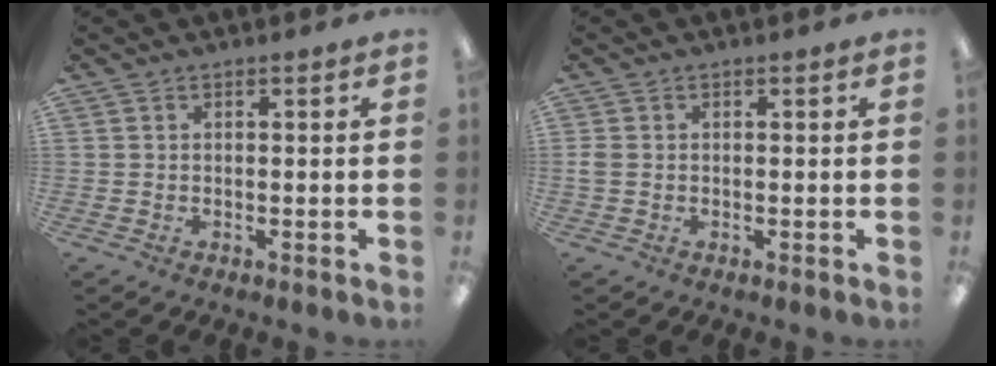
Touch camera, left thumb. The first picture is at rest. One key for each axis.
{"total": 1.5, "fx": -0.1, "fy": 1.2, "fz": 1.0, "tx": -0.018, "ty": 0.005, "tz": -0.002}